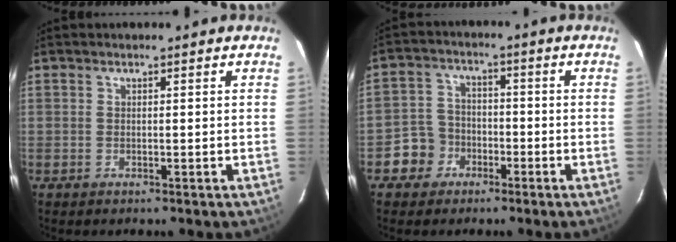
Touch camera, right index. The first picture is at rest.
{"total": 6.2, "force": [-3.0, 5.4, 0.5], "torque": [-0.024, 0.026, -0.050]}